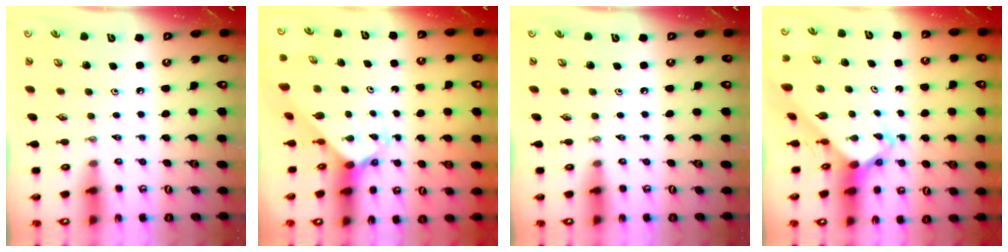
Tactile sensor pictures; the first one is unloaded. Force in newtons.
{"total": 2.3, "press": 2.3, "slide": 0.2}
{"total": 0.0}
{"total": 4.3, "press": 4.3, "slide": 0.4}